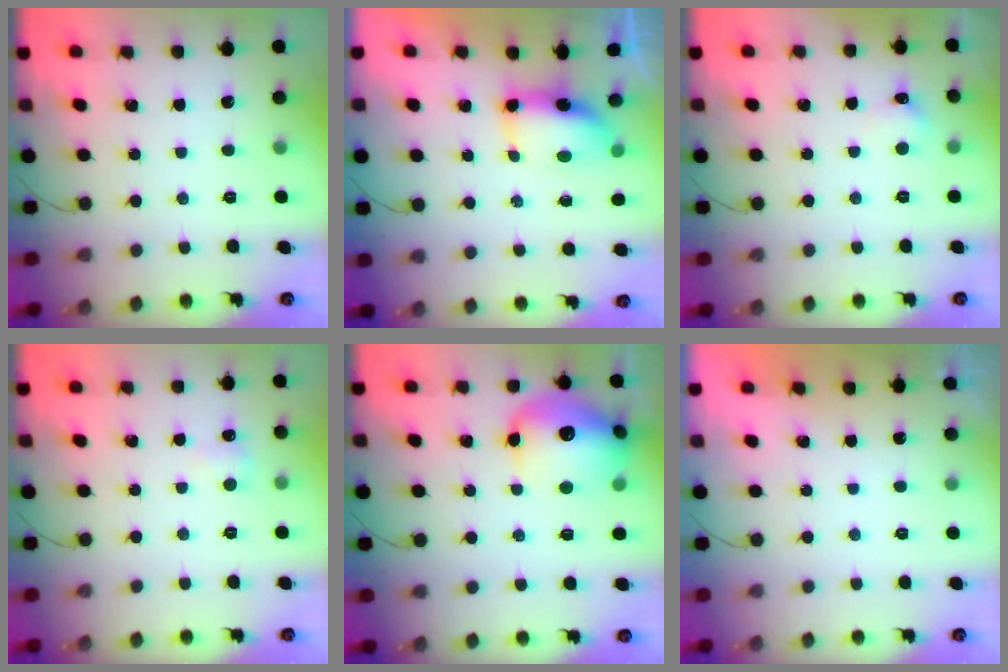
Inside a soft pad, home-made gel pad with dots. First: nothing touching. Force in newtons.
{"total": 7.3, "press": 7.3, "slide": 0.7}
{"total": 5.7, "press": 5.4, "slide": 1.8}
{"total": 5.3, "press": 5.0, "slide": 1.5}
{"total": 17.6, "press": 17.4, "slide": 2.4}
{"total": 0.6, "press": 0.2, "slide": 0.5}